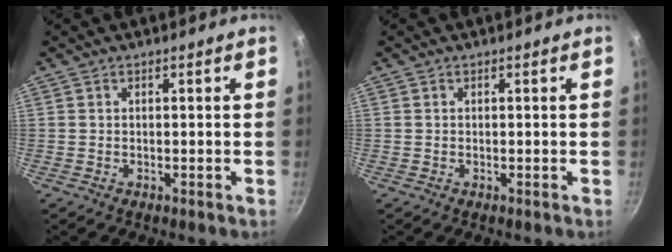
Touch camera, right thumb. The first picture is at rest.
{"total": 0.0}